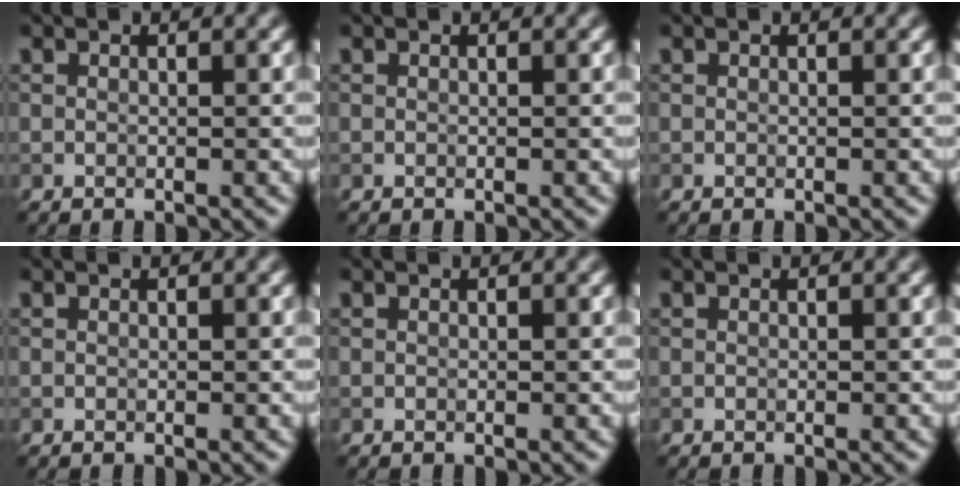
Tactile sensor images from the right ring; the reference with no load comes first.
{"total": 0.0}
{"total": 0.0}
{"total": 0.0}
{"total": 0.0}
{"total": 0.0}